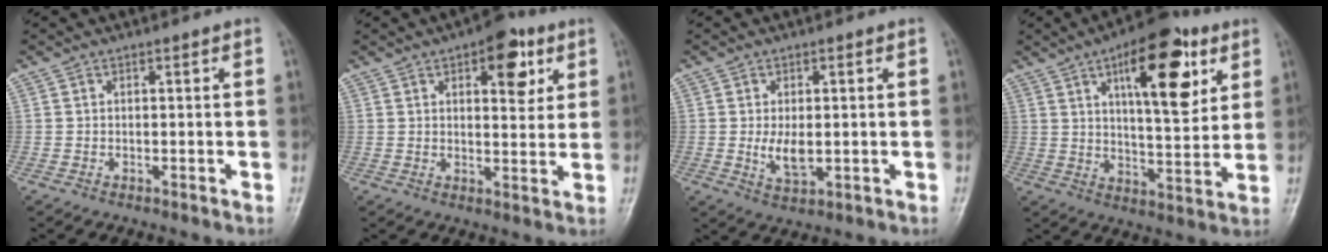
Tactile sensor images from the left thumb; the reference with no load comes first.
{"total": 8.9, "force": [4.2, 4.3, 6.6], "torque": [-0.056, -0.014, 0.051]}
{"total": 4.7, "force": [-0.2, 2.4, 4.0], "torque": [-0.068, -0.011, 0.001]}
{"total": 17.5, "force": [7.7, 6.9, 14.2], "torque": [-0.174, -0.028, 0.114]}